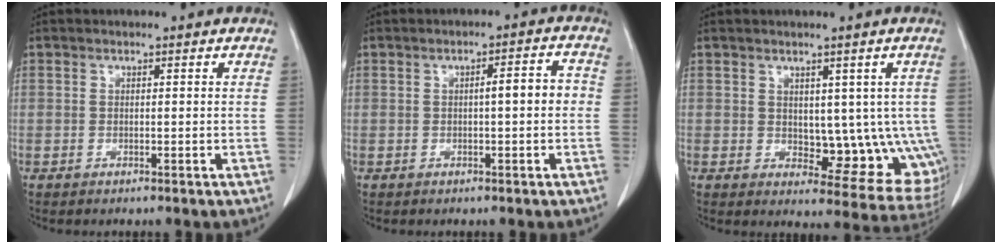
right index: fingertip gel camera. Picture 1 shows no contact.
{"total": 3.8, "force": [-0.3, 0.7, 3.7], "torque": [-0.054, 0.013, -0.004]}
{"total": 10.4, "force": [0.3, 5.8, 8.6], "torque": [-0.083, 0.000, 0.021]}